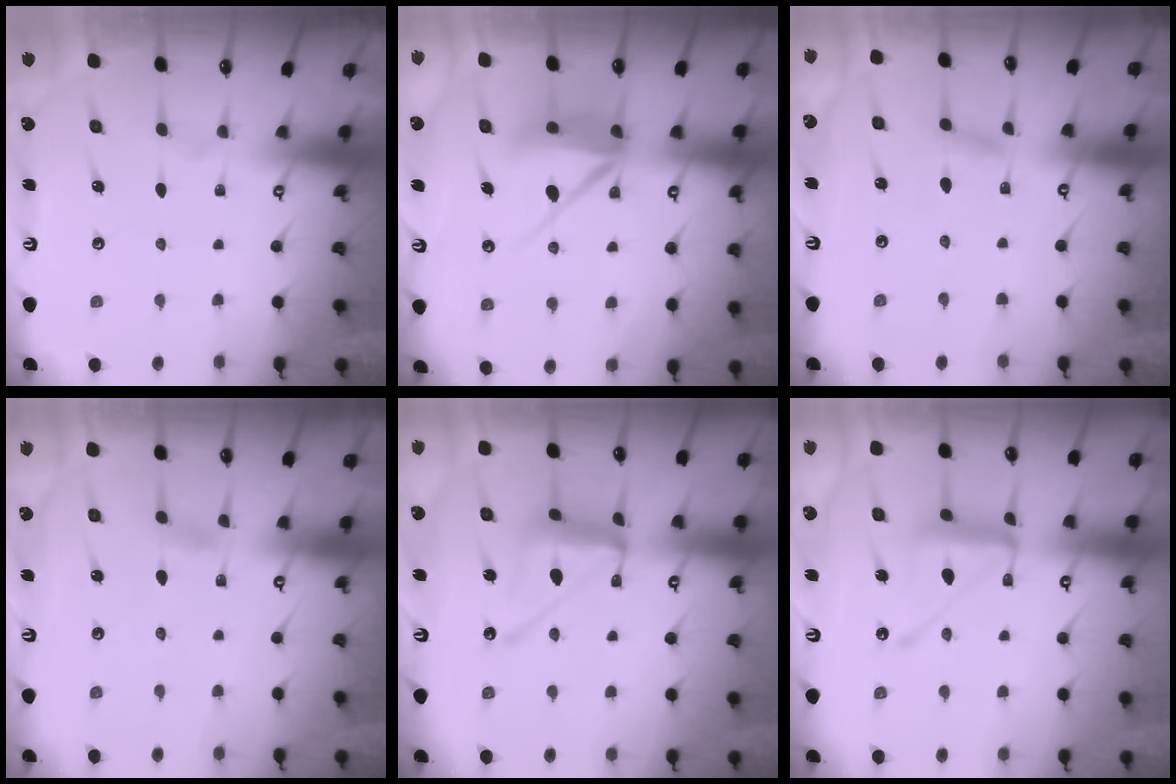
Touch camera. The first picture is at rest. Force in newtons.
{"total": 10.6, "press": 10.5, "slide": 1.6}
{"total": 4.1, "press": 4.1, "slide": 0.4}
{"total": 2.3, "press": 2.3, "slide": 0.3}
{"total": 13.4, "press": 13.4, "slide": 1.2}
{"total": 15.6, "press": 15.6, "slide": 1.3}